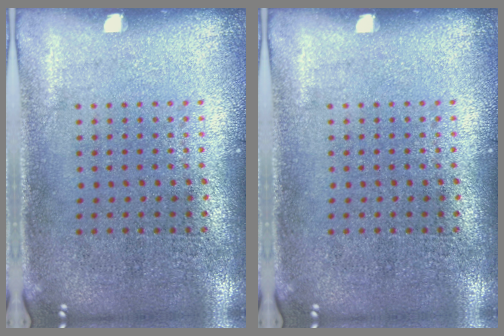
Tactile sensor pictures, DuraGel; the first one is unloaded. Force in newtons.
{"total": 0.0}